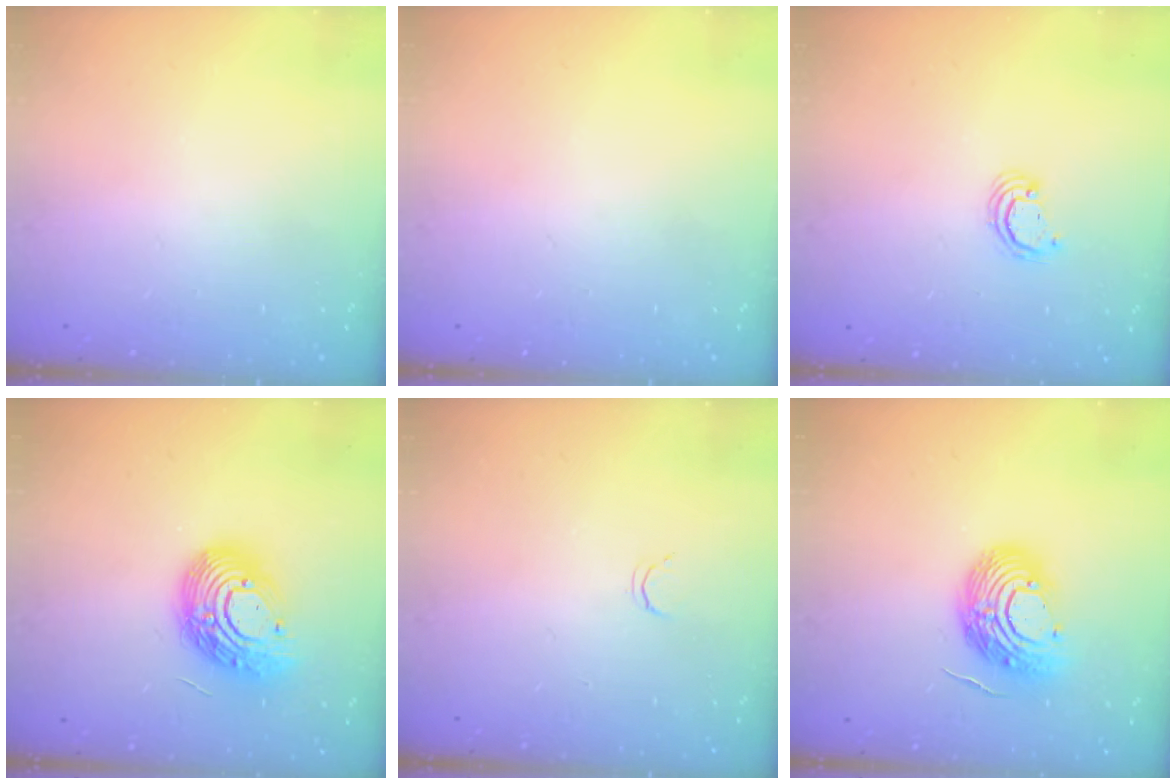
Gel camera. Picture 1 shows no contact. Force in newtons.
{"total": 0.0}
{"total": 2.4, "press": 2.4, "slide": 0.3}
{"total": 16.1, "press": 16.0, "slide": 1.3}
{"total": 2.1, "press": 2.1, "slide": 0.4}
{"total": 13.7, "press": 13.7, "slide": 1.6}